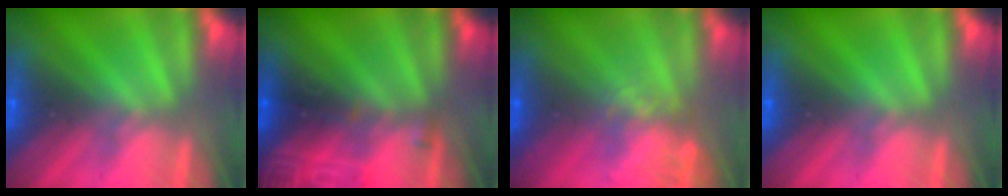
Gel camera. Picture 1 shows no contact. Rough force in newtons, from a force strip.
{"total": 3.0}
{"total": 4.4}
{"total": 0.0}